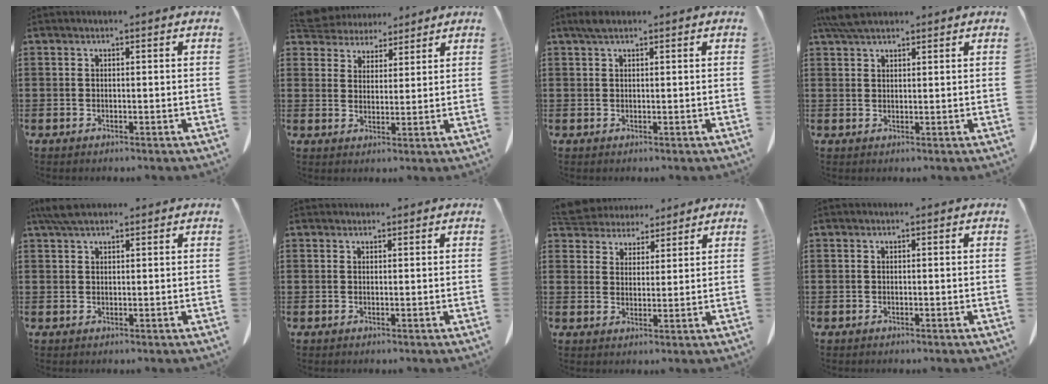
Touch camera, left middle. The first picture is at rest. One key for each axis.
{"total": 5.0, "fx": 4.8, "fy": 1.7, "fz": -0.1, "tx": -0.022, "ty": -0.019, "tz": 0.088}
{"total": 1.6, "fx": 1.0, "fy": 0.6, "fz": 1.2, "tx": -0.025, "ty": 0.005, "tz": 0.017}
{"total": 4.4, "fx": 3.5, "fy": 1.1, "fz": 2.4, "tx": -0.056, "ty": 0.000, "tz": 0.066}
{"total": 3.7, "fx": 2.7, "fy": 1.1, "fz": 2.2, "tx": -0.051, "ty": 0.004, "tz": 0.052}
{"total": 0.7, "fx": 0.6, "fy": 0.3, "fz": 0.0, "tx": -0.002, "ty": 0.001, "tz": 0.013}
{"total": 5.1, "fx": 4.8, "fy": 1.7, "fz": 0.0, "tx": -0.025, "ty": -0.020, "tz": 0.088}
{"total": 0.0}